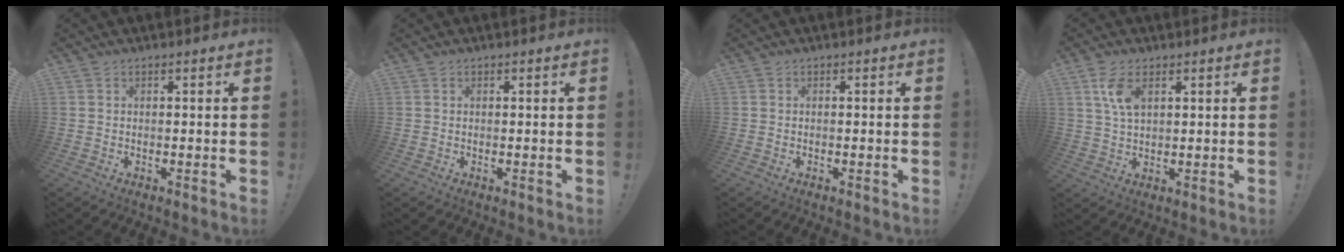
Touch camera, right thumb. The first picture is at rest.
{"total": 0.0}
{"total": 0.0}
{"total": 6.8, "force": [3.0, 3.2, 5.2], "torque": [-0.103, -0.007, 0.053]}